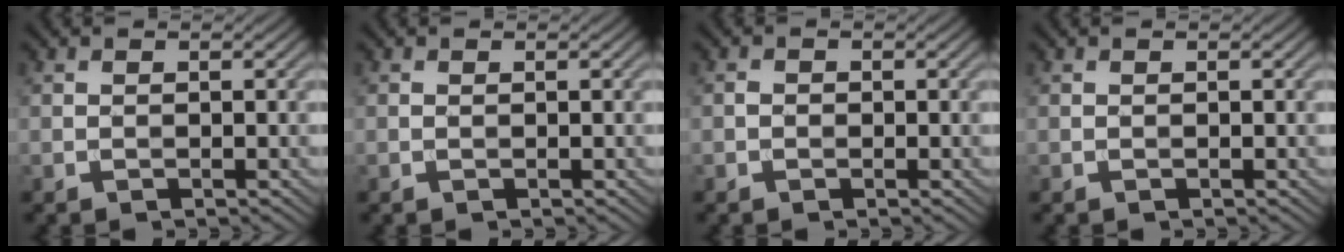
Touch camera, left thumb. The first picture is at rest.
{"total": 0.0}
{"total": 0.7, "force": [-0.2, 0.6, 0.2], "torque": [-0.001, -0.002, -0.007]}
{"total": 0.0}